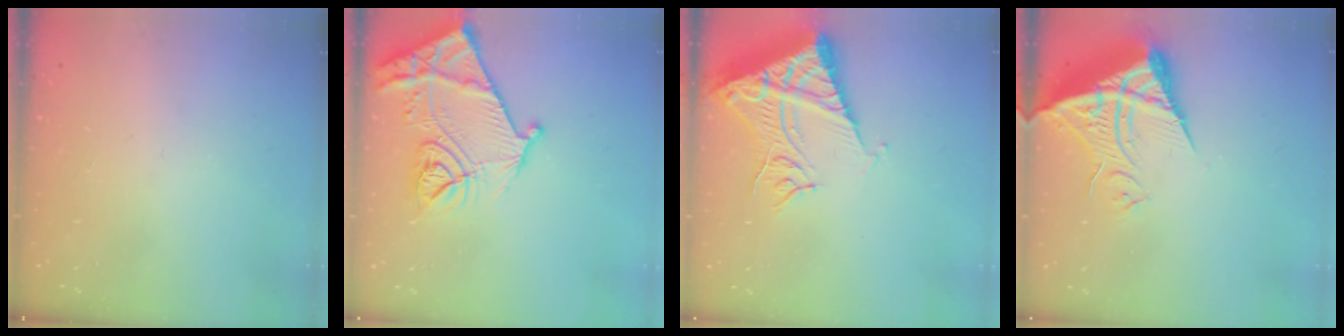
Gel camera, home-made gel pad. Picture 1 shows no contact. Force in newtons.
{"total": 18.3, "press": 18.2, "slide": 2.0}
{"total": 14.5, "press": 14.4, "slide": 1.8}
{"total": 11.0, "press": 10.9, "slide": 1.2}